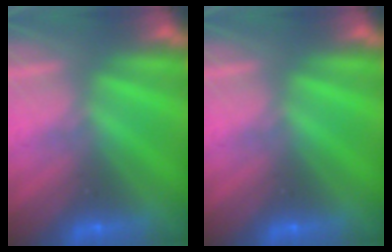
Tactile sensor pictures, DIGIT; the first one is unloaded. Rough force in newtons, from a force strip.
{"total": 0.0}